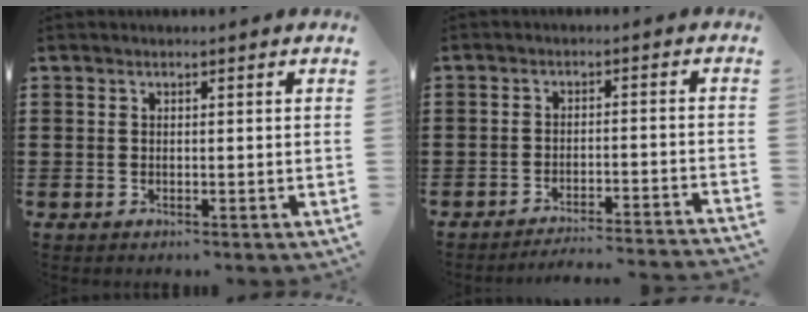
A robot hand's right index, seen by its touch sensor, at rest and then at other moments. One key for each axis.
{"total": 3.3, "fx": -3.2, "fy": -0.4, "fz": 0.8, "tx": -0.017, "ty": -0.005, "tz": -0.068}